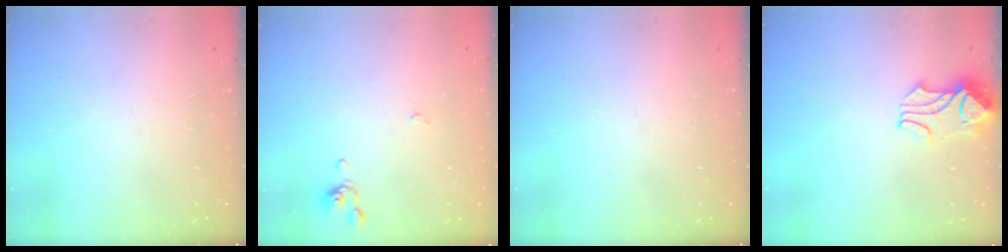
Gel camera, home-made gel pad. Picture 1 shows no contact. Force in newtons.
{"total": 0.0}
{"total": 0.0}
{"total": 2.2, "press": 2.1, "slide": 0.7}